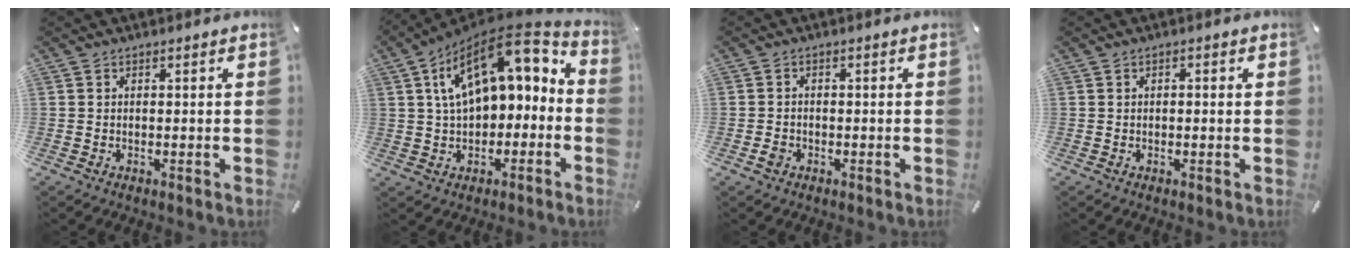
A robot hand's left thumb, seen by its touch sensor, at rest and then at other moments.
{"total": 16.3, "force": [6.4, 9.2, 11.8], "torque": [-0.209, -0.030, 0.113]}
{"total": 1.9, "force": [-0.7, 1.5, 0.9], "torque": [-0.016, 0.004, -0.015]}
{"total": 0.7, "force": [-0.1, 0.3, 0.6], "torque": [-0.010, 0.001, -0.002]}